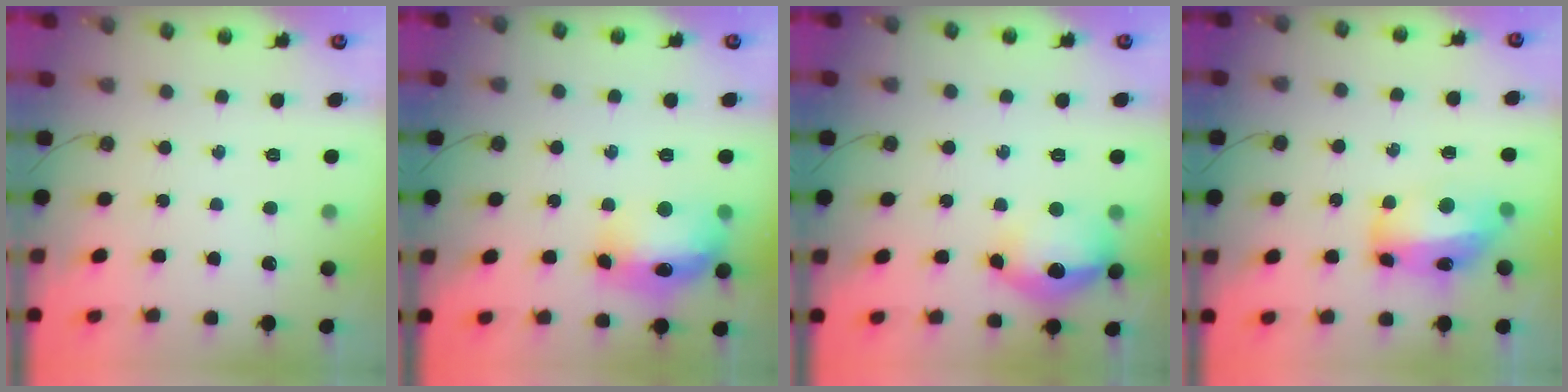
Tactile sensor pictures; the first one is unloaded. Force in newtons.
{"total": 14.4, "press": 14.3, "slide": 1.1}
{"total": 14.8, "press": 14.7, "slide": 1.7}
{"total": 12.4, "press": 12.3, "slide": 1.5}